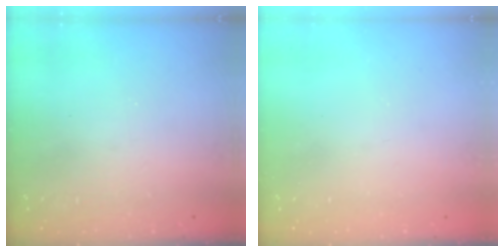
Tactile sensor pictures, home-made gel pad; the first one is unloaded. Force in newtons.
{"total": 0.0}